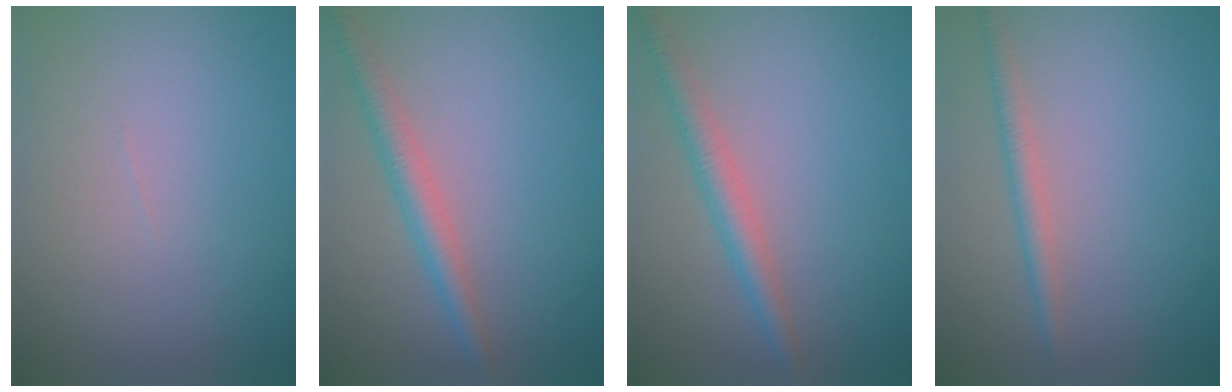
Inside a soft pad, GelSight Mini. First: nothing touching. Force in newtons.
{"total": 3.0, "press": 3.0, "slide": 0.1}
{"total": 3.0, "press": 3.0, "slide": 0.1}
{"total": 2.0, "press": 2.0, "slide": 0.0}